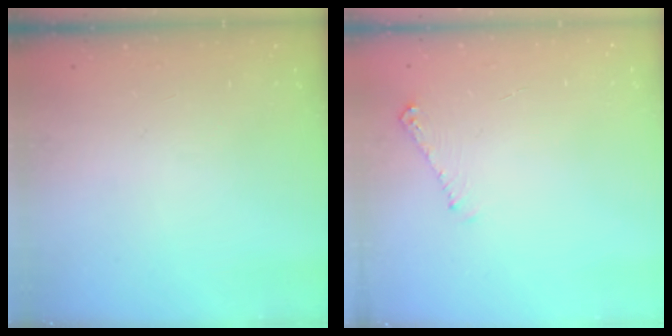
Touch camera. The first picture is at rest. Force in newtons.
{"total": 4.7, "press": 4.7, "slide": 0.7}